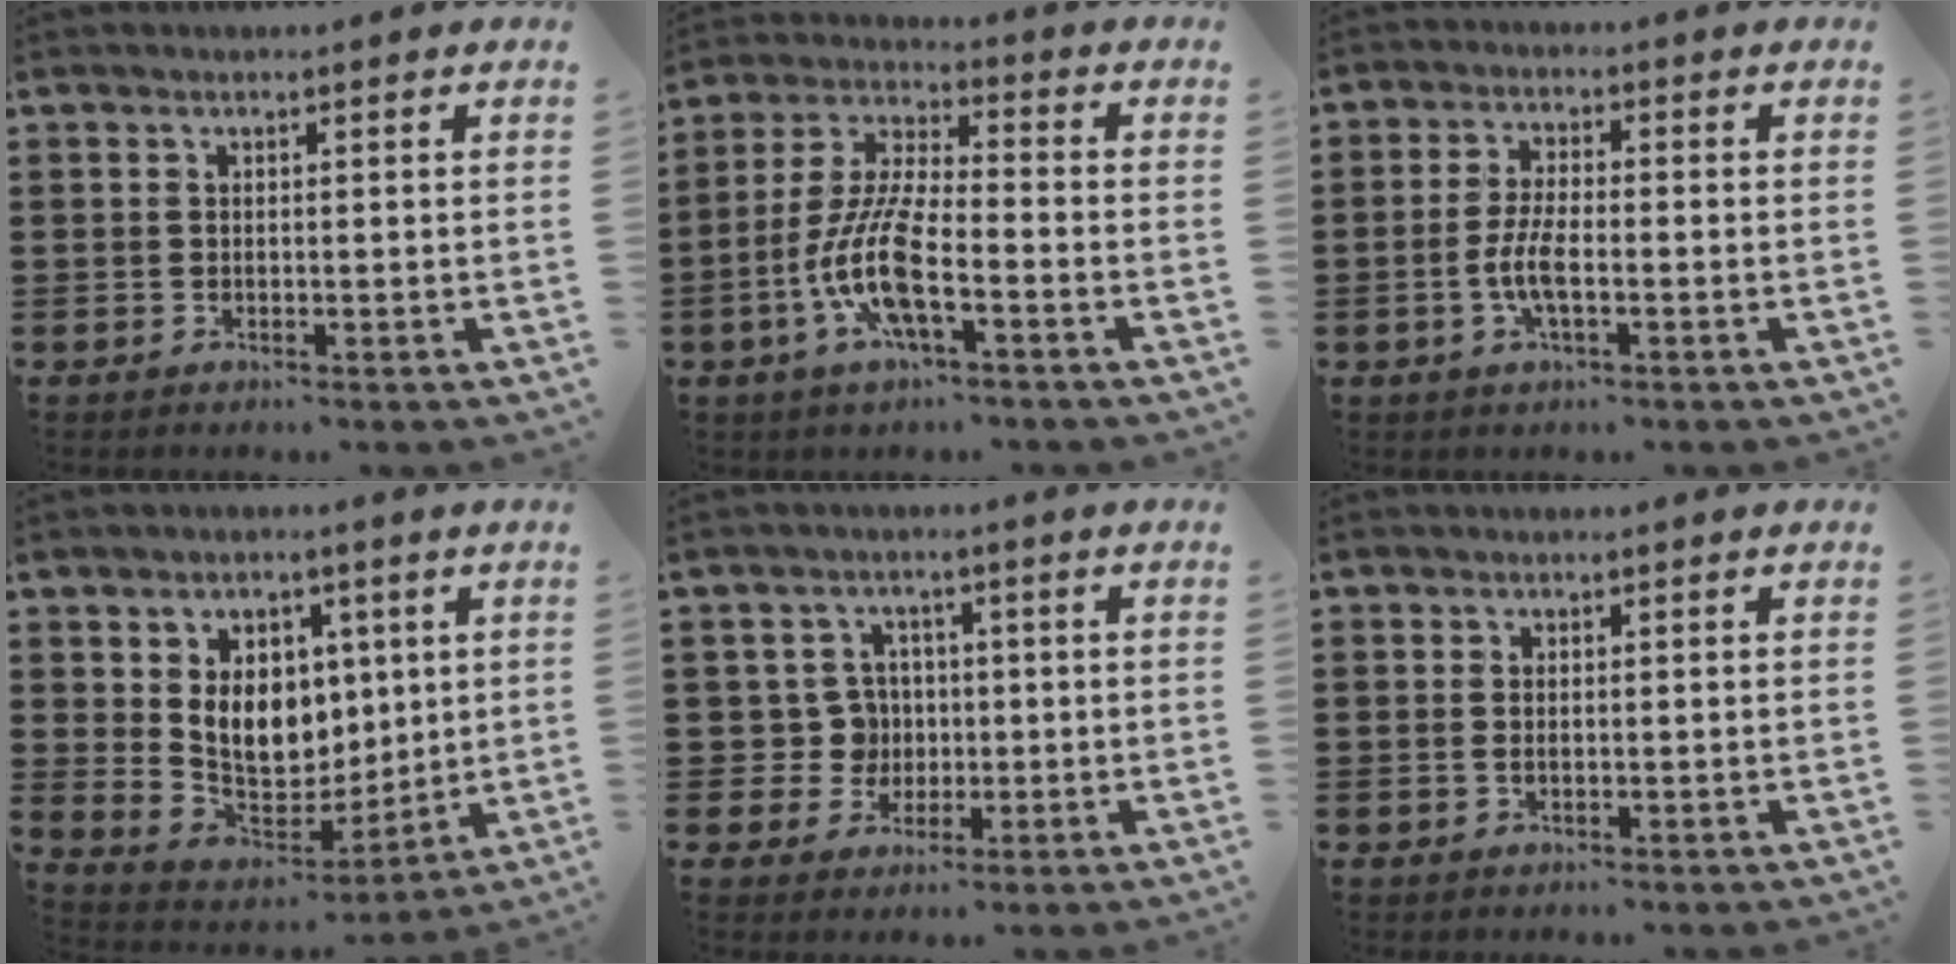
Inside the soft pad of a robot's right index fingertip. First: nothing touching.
{"total": 10.5, "force": [-4.0, 2.9, 9.3], "torque": [-0.214, -0.008, -0.080]}
{"total": 5.2, "force": [-1.3, 1.6, 4.7], "torque": [-0.109, -0.004, -0.031]}
{"total": 9.0, "force": [2.1, 7.2, 5.0], "torque": [-0.105, 0.005, 0.040]}
{"total": 5.3, "force": [-0.1, 5.0, 1.7], "torque": [-0.052, 0.016, -0.002]}
{"total": 0.8, "force": [0.0, 0.4, 0.7], "torque": [-0.016, 0.000, 0.001]}